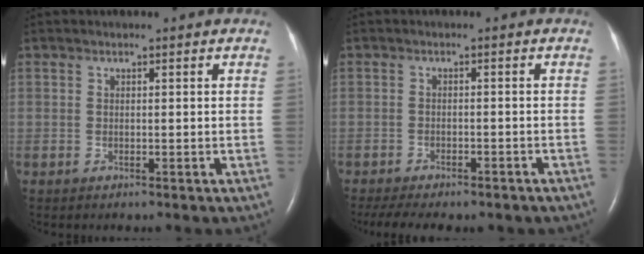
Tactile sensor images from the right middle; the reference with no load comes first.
{"total": 11.5, "force": [-9.3, 3.6, 5.7], "torque": [-0.093, -0.001, -0.120]}